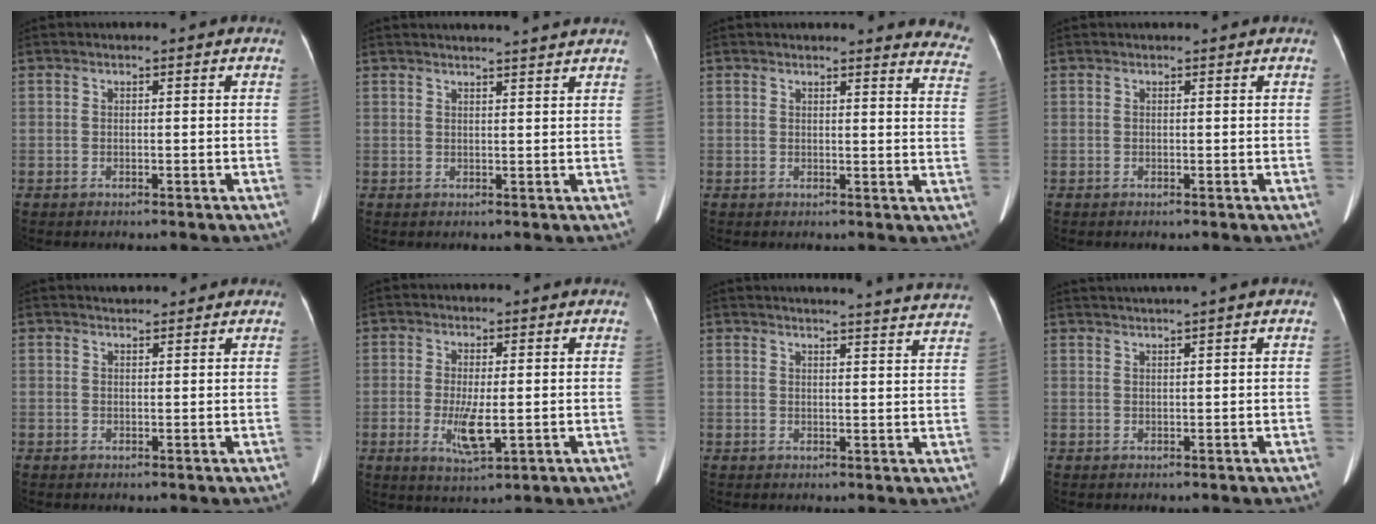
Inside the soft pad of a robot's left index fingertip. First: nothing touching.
{"total": 6.2, "force": [5.8, -0.7, 2.0], "torque": [-0.024, 0.008, 0.061]}
{"total": 9.7, "force": [9.6, 0.8, 1.4], "torque": [0.021, -0.072, 0.065]}
{"total": 1.5, "force": [1.4, 0.0, 0.4], "torque": [-0.007, 0.017, 0.023]}
{"total": 1.8, "force": [1.7, 0.8, 0.1], "torque": [-0.001, 0.016, 0.025]}
{"total": 5.2, "force": [-1.0, 1.3, 4.9], "torque": [-0.098, -0.013, -0.011]}
{"total": 18.1, "force": [17.7, 0.1, 3.9], "torque": [-0.045, -0.057, 0.191]}
{"total": 3.7, "force": [3.0, -1.2, 1.8], "torque": [-0.025, 0.021, 0.056]}